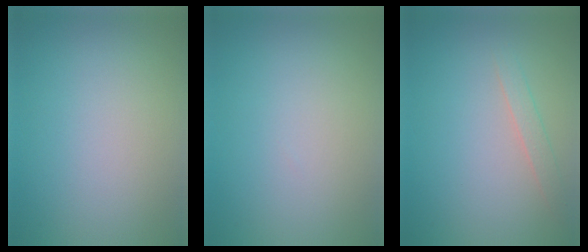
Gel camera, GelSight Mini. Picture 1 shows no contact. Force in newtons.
{"total": 0.0}
{"total": 1.3, "press": 1.3, "slide": 0.1}